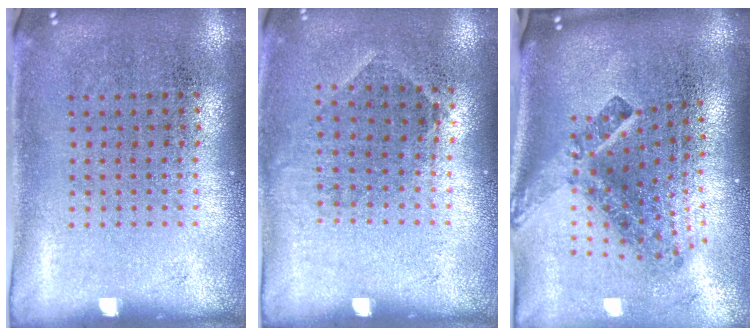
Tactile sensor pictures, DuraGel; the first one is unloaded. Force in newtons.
{"total": 0.8, "press": 0.7, "slide": 0.5}
{"total": 3.1, "press": 1.8, "slide": 2.5}